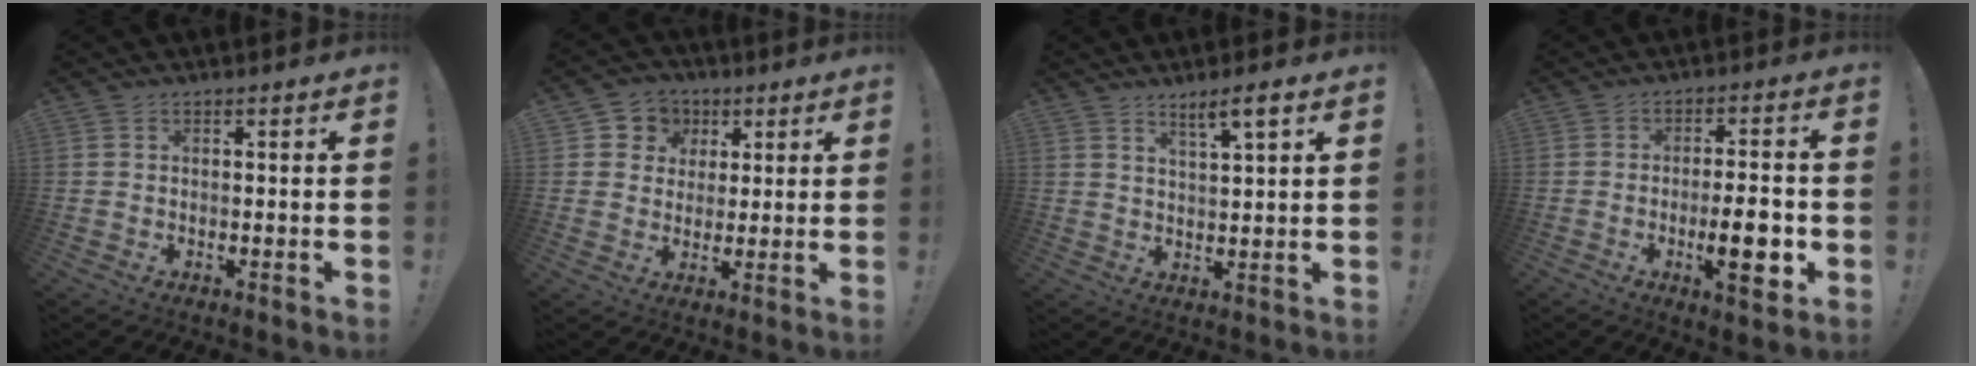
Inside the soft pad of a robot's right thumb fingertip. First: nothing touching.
{"total": 7.2, "force": [1.5, 6.9, 1.4], "torque": [-0.016, -0.006, 0.033]}
{"total": 5.4, "force": [3.8, 0.5, 3.8], "torque": [-0.056, -0.021, 0.060]}
{"total": 11.5, "force": [-3.4, 2.9, 10.6], "torque": [-0.156, 0.000, -0.057]}